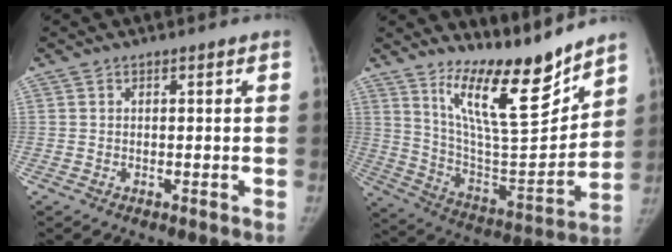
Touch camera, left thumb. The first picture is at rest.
{"total": 18.4, "force": [14.2, 3.9, 11.1], "torque": [-0.138, -0.112, 0.254]}